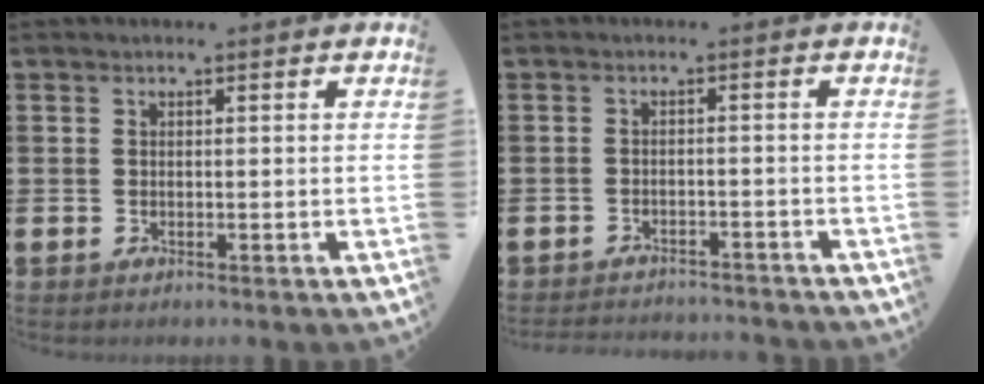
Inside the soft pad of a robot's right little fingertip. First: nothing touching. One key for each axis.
{"total": 1.6, "fx": -1.6, "fy": 0.0, "fz": -0.1, "tx": -0.005, "ty": 0.003, "tz": -0.035}